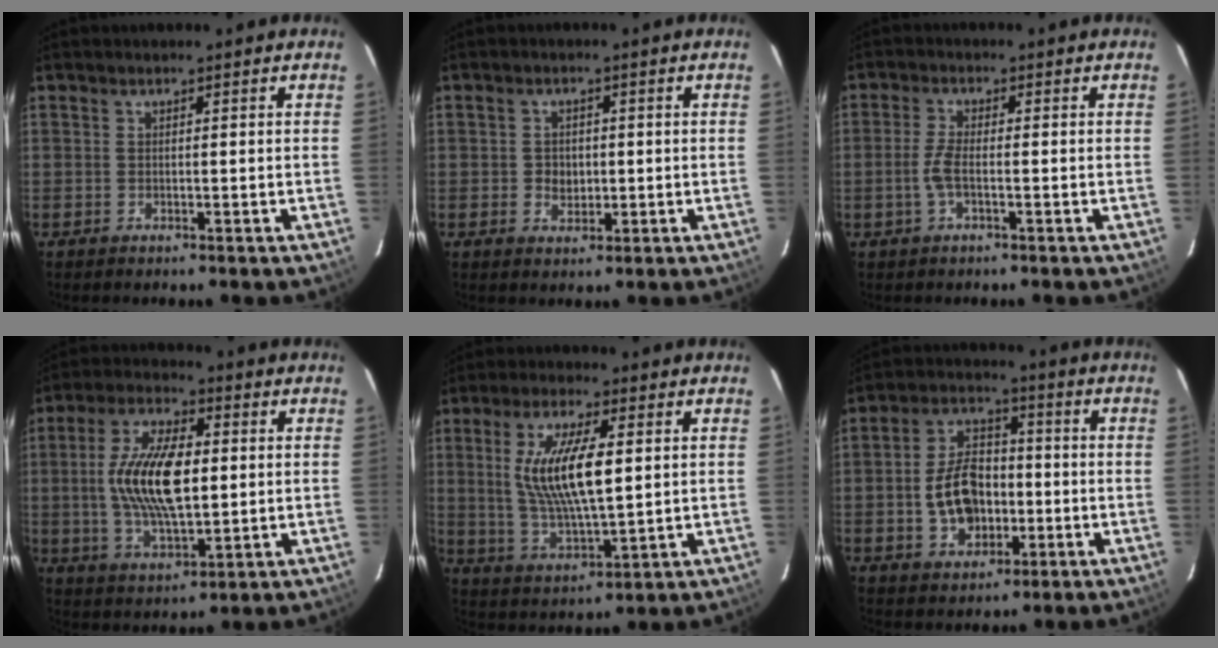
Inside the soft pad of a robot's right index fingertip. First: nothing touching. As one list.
[{"total": 3.0, "force": [-0.4, 2.7, 1.3], "torque": [-0.025, 0.005, -0.003]}, {"total": 3.7, "force": [-1.1, 1.0, 3.4], "torque": [-0.079, 0.001, -0.023]}, {"total": 14.9, "force": [0.7, 6.4, 13.4], "torque": [-0.261, 0.005, 0.013]}, {"total": 13.3, "force": [2.4, 4.0, 12.5], "torque": [-0.240, -0.005, 0.053]}, {"total": 11.1, "force": [-2.1, 7.7, 7.7], "torque": [-0.156, 0.022, -0.024]}]